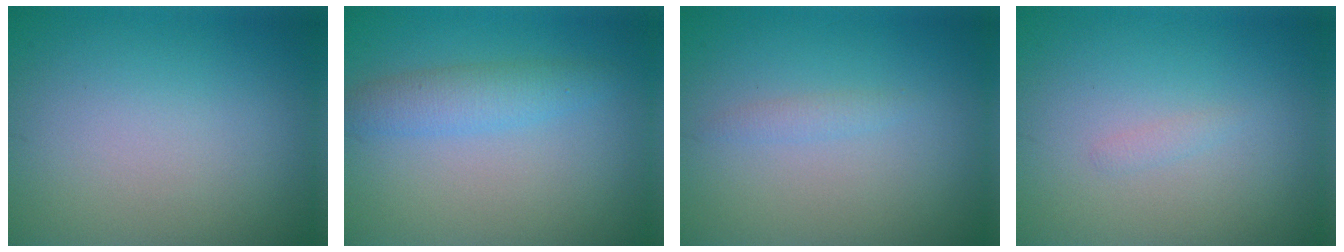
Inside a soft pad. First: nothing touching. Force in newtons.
{"total": 2.6, "press": 2.6, "slide": 0.2}
{"total": 0.9, "press": 0.9, "slide": 0.0}
{"total": 0.5, "press": 0.5, "slide": 0.0}